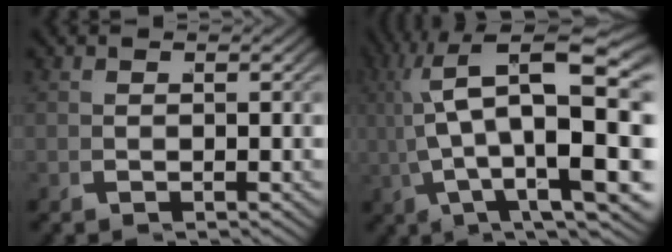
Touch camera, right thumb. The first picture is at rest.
{"total": 15.6, "force": [1.3, 8.1, 13.2], "torque": [-0.228, -0.024, 0.037]}